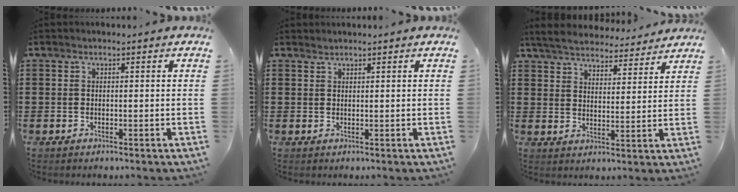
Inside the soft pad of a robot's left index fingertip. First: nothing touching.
{"total": 0.8, "force": [0.8, -0.1, 0.1], "torque": [-0.004, -0.003, 0.016]}
{"total": 5.3, "force": [5.2, 0.5, 0.9], "torque": [-0.043, -0.027, 0.089]}